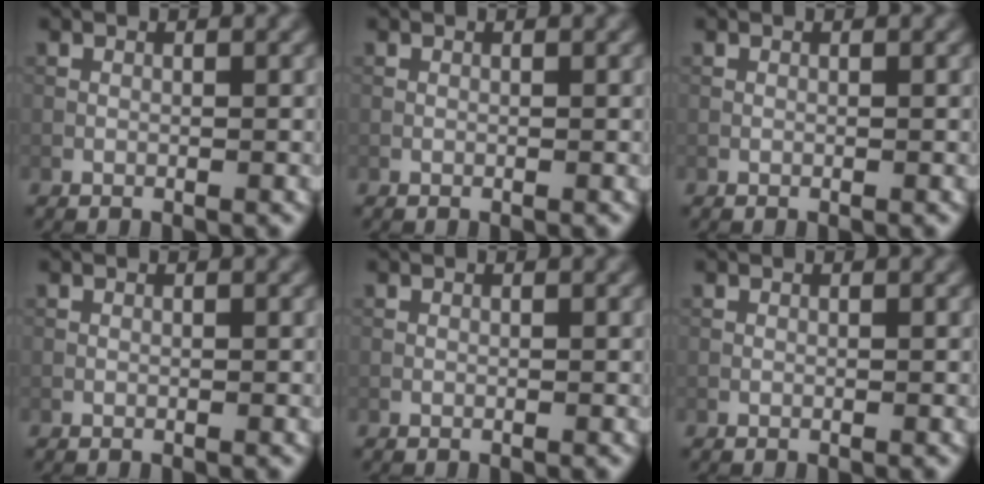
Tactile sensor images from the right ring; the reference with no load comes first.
{"total": 0.0}
{"total": 0.0}
{"total": 0.0}
{"total": 0.0}
{"total": 0.0}